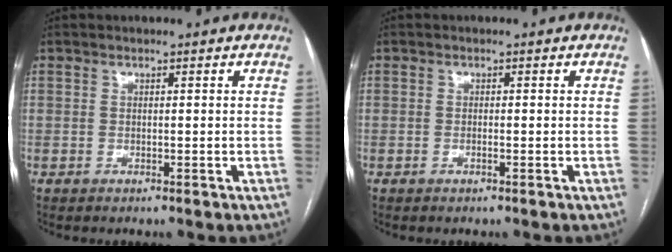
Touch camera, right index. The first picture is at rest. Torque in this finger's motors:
{"motor_torque": [-0.10, -0.05, -0.03, 0.00]}